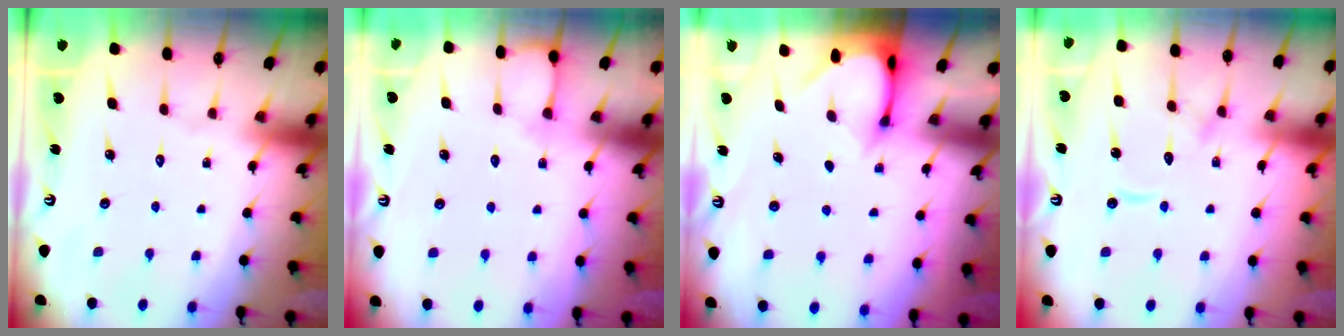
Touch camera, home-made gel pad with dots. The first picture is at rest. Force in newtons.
{"total": 3.8, "press": 3.8, "slide": 0.4}
{"total": 3.2, "press": 3.2, "slide": 0.3}
{"total": 10.3, "press": 10.2, "slide": 0.9}